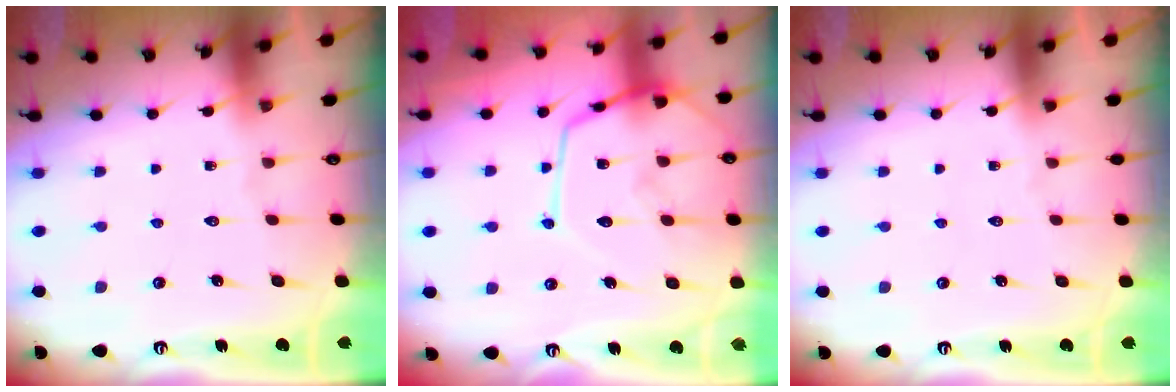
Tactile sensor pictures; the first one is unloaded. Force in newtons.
{"total": 15.1, "press": 15.1, "slide": 1.3}
{"total": 0.0}